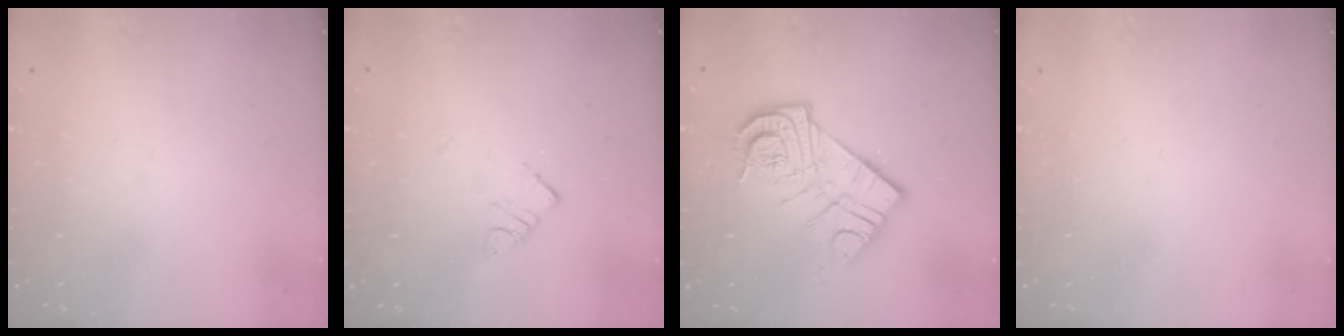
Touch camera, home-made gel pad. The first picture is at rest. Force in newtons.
{"total": 4.1, "press": 4.0, "slide": 0.5}
{"total": 15.4, "press": 15.4, "slide": 1.3}
{"total": 1.5, "press": 1.5, "slide": 0.1}